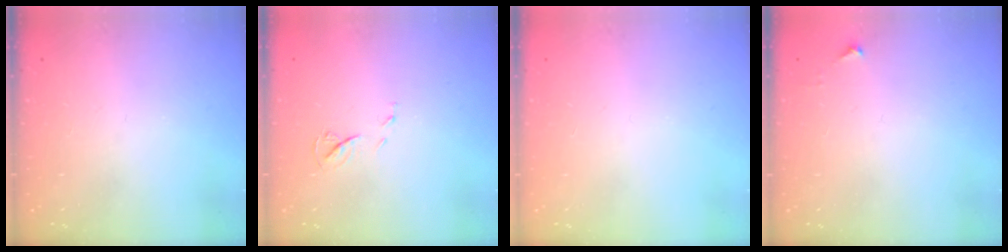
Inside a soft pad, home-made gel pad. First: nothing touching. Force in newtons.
{"total": 5.7, "press": 5.6, "slide": 0.5}
{"total": 0.0}
{"total": 3.4, "press": 3.3, "slide": 0.5}